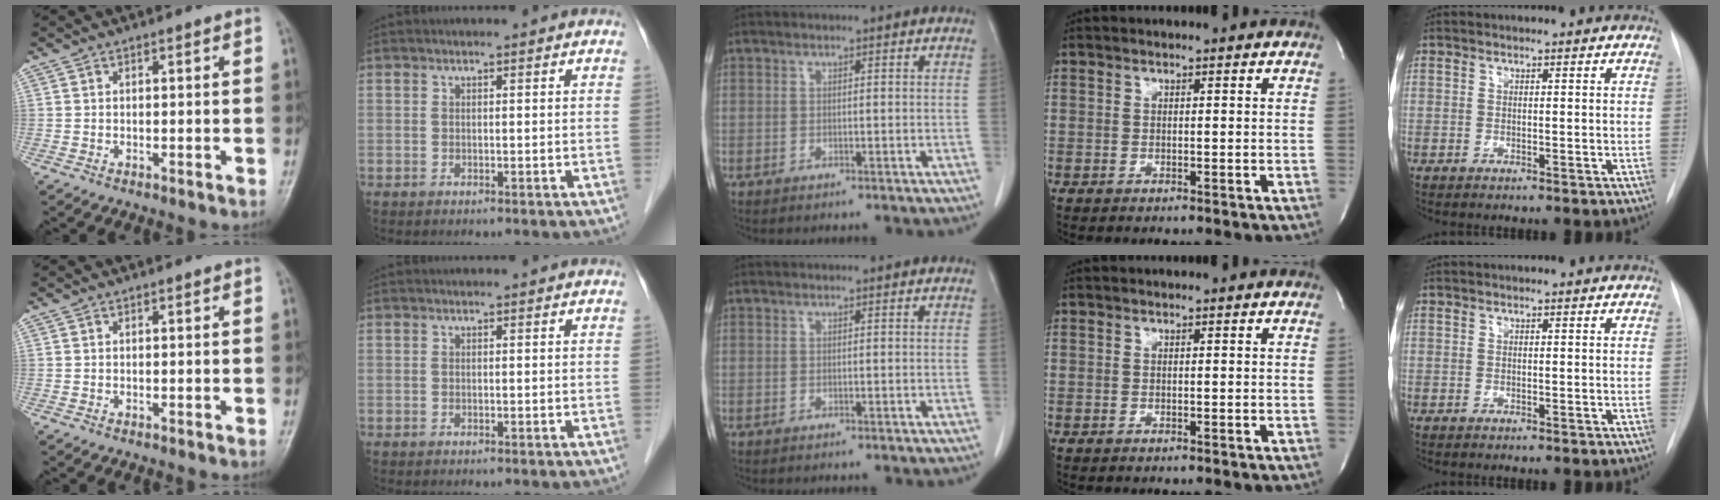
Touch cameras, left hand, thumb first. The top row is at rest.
{}